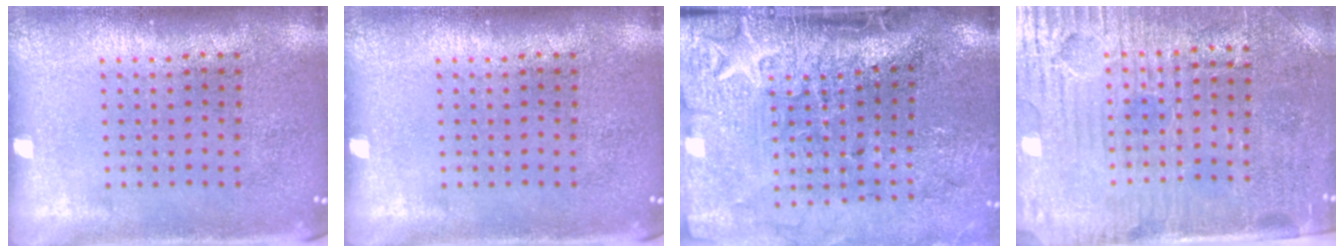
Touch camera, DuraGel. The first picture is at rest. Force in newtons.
{"total": 0.0}
{"total": 4.6, "press": 3.7, "slide": 2.7}
{"total": 3.8, "press": 3.6, "slide": 1.4}